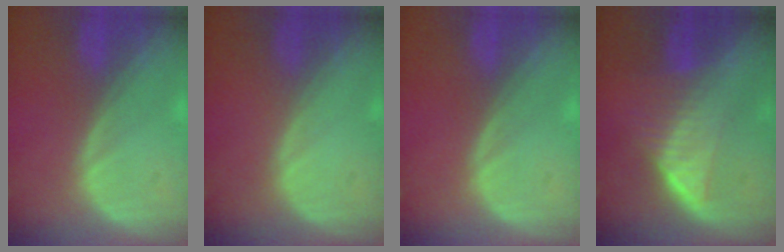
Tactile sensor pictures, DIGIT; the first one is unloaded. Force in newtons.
{"total": 0.0}
{"total": 0.0}
{"total": 6.5, "press": 5.8, "slide": 3.0}